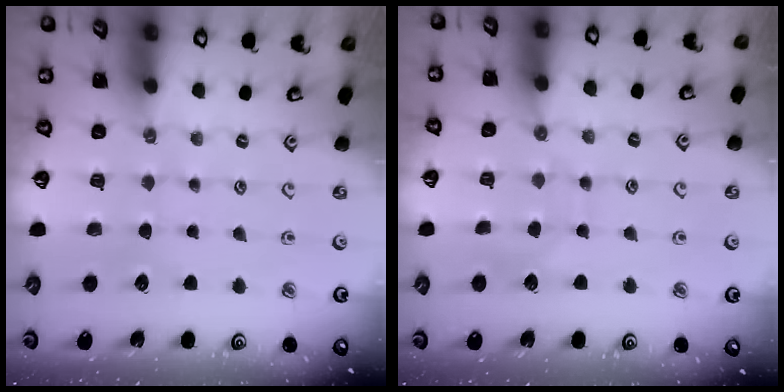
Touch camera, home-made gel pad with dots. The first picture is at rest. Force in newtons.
{"total": 3.8, "press": 3.8, "slide": 0.2}